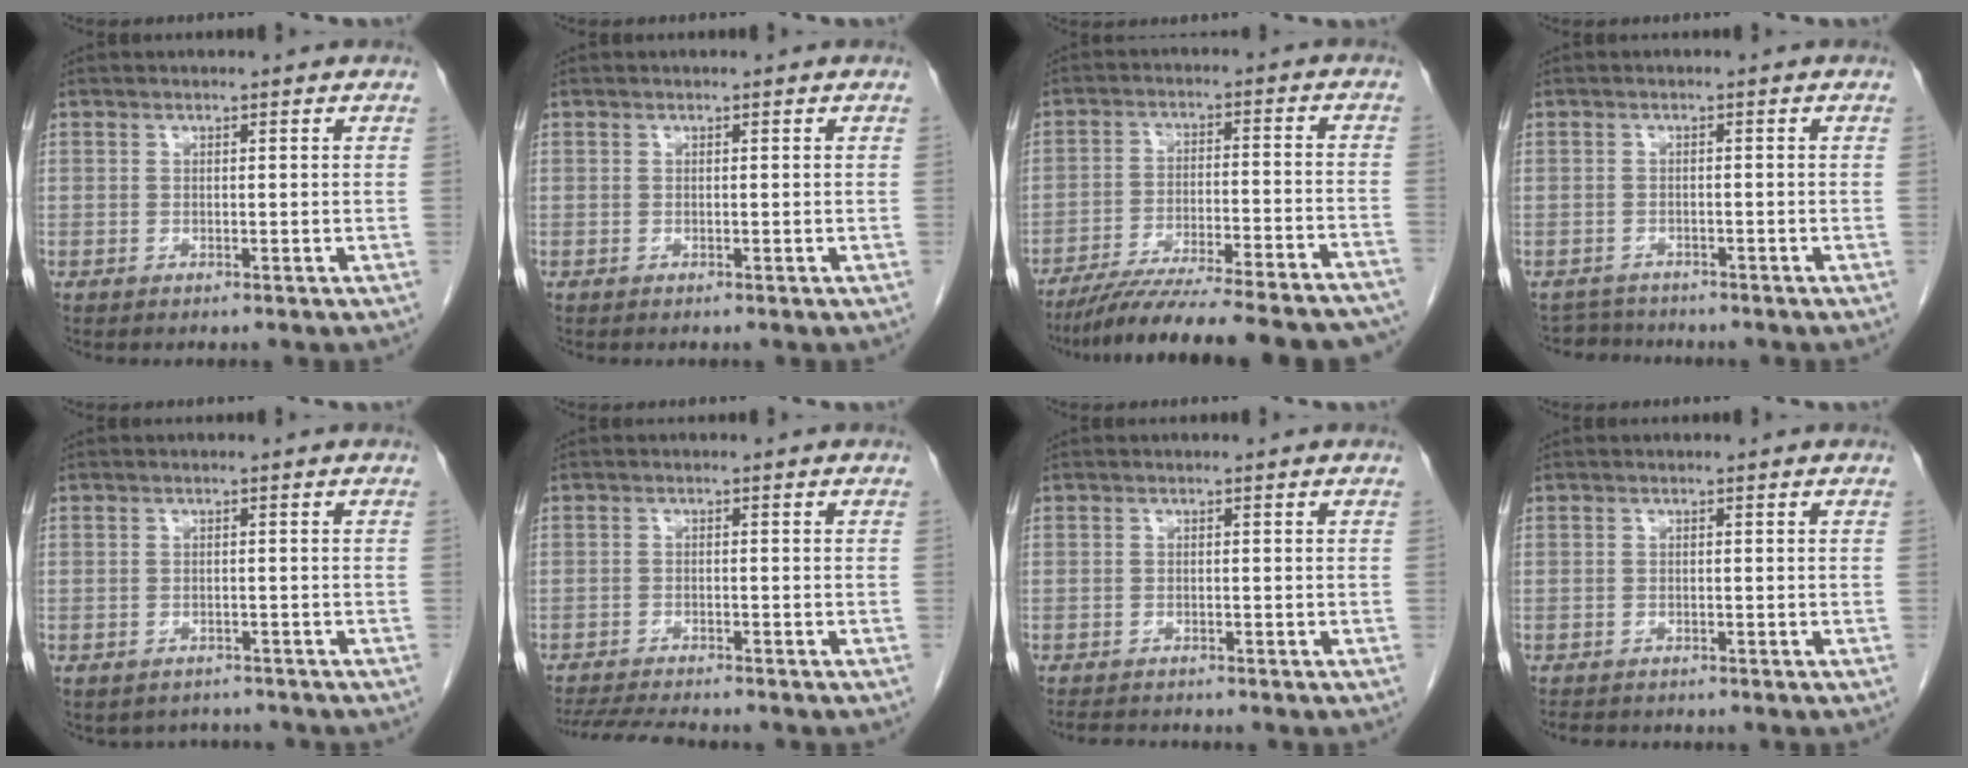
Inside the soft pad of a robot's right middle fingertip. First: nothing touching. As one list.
[{"total": 0.0}, {"total": 25.2, "force": [-22.5, 1.6, 11.2], "torque": [-0.122, -0.022, -0.312]}, {"total": 2.8, "force": [-2.6, 0.6, -0.8], "torque": [0.012, -0.009, -0.043]}, {"total": 3.8, "force": [-3.3, 1.8, 0.1], "torque": [0.000, 0.008, -0.043]}, {"total": 8.0, "force": [-7.3, 0.7, 3.2], "torque": [-0.052, -0.016, -0.116]}, {"total": 3.7, "force": [-3.5, 0.9, 1.1], "torque": [-0.016, -0.010, -0.054]}, {"total": 3.3, "force": [-2.9, 1.3, 1.1], "torque": [-0.020, -0.006, -0.039]}]